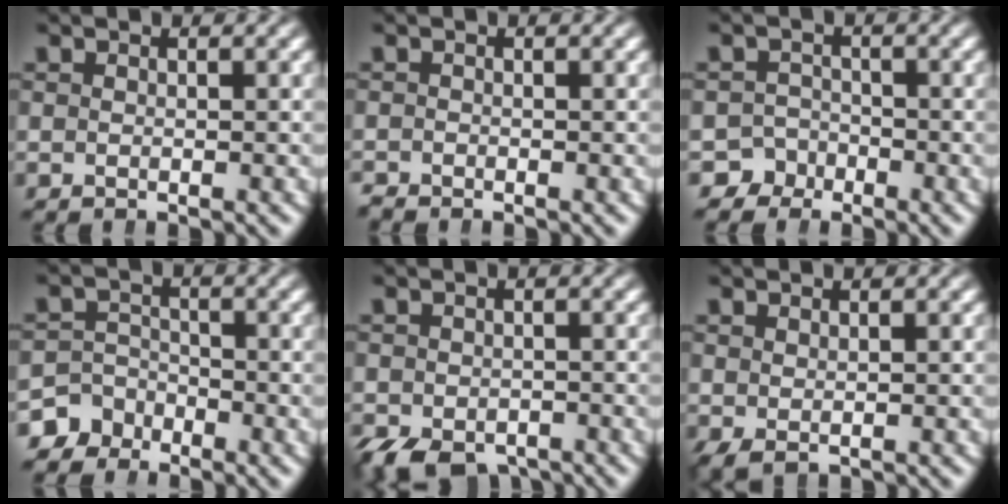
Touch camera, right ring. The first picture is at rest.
{"total": 0.9, "force": [-0.8, 0.3, -0.2], "torque": [0.004, -0.008, -0.013]}
{"total": 4.6, "force": [-2.8, 3.6, 0.1], "torque": [-0.002, -0.012, -0.052]}
{"total": 4.7, "force": [-3.1, 3.3, 0.9], "torque": [-0.018, -0.013, -0.052]}
{"total": 4.8, "force": [-3.8, 2.3, 1.7], "torque": [-0.027, -0.025, -0.050]}
{"total": 0.6, "force": [0.1, 0.1, 0.6], "torque": [-0.008, -0.008, 0.012]}